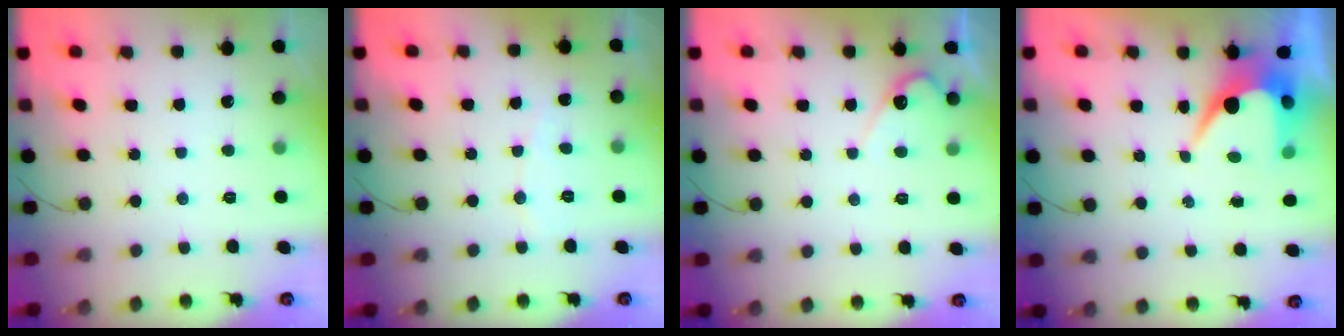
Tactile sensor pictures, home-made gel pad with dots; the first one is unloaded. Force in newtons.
{"total": 3.0, "press": 3.0, "slide": 0.3}
{"total": 4.0, "press": 4.0, "slide": 0.3}
{"total": 6.8, "press": 6.8, "slide": 0.5}